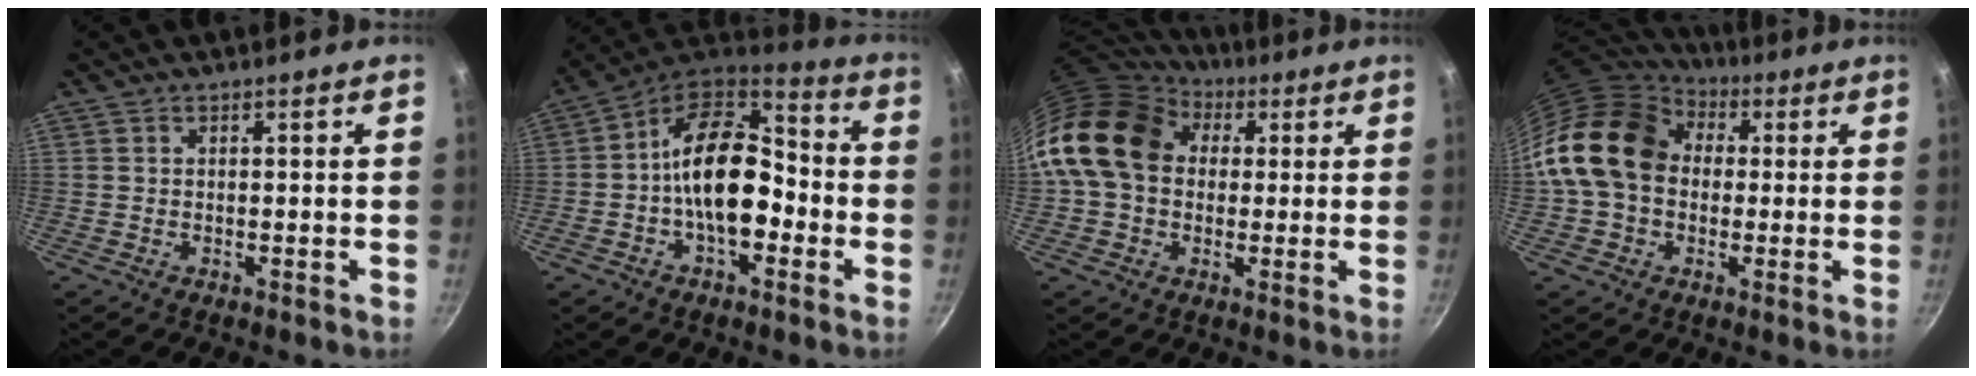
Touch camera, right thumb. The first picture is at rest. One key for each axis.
{"total": 16.8, "fx": -2.9, "fy": 9.9, "fz": 13.3, "tx": -0.187, "ty": 0.056, "tz": -0.066}
{"total": 17.5, "fx": 3.7, "fy": 13.6, "fz": 10.4, "tx": -0.165, "ty": 0.028, "tz": 0.052}
{"total": 17.4, "fx": 1.8, "fy": 13.5, "fz": 10.8, "tx": -0.172, "ty": 0.036, "tz": 0.021}